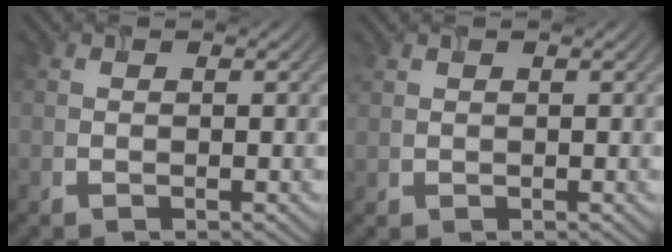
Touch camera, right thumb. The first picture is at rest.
{"total": 0.8, "force": [0.6, 0.6, 0.1], "torque": [-0.006, 0.001, 0.017]}